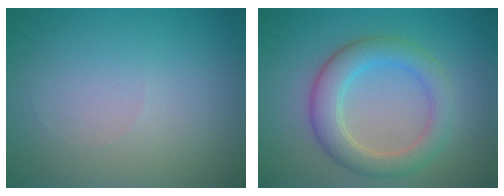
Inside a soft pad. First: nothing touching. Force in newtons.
{"total": 4.6, "press": 4.6, "slide": 0.0}